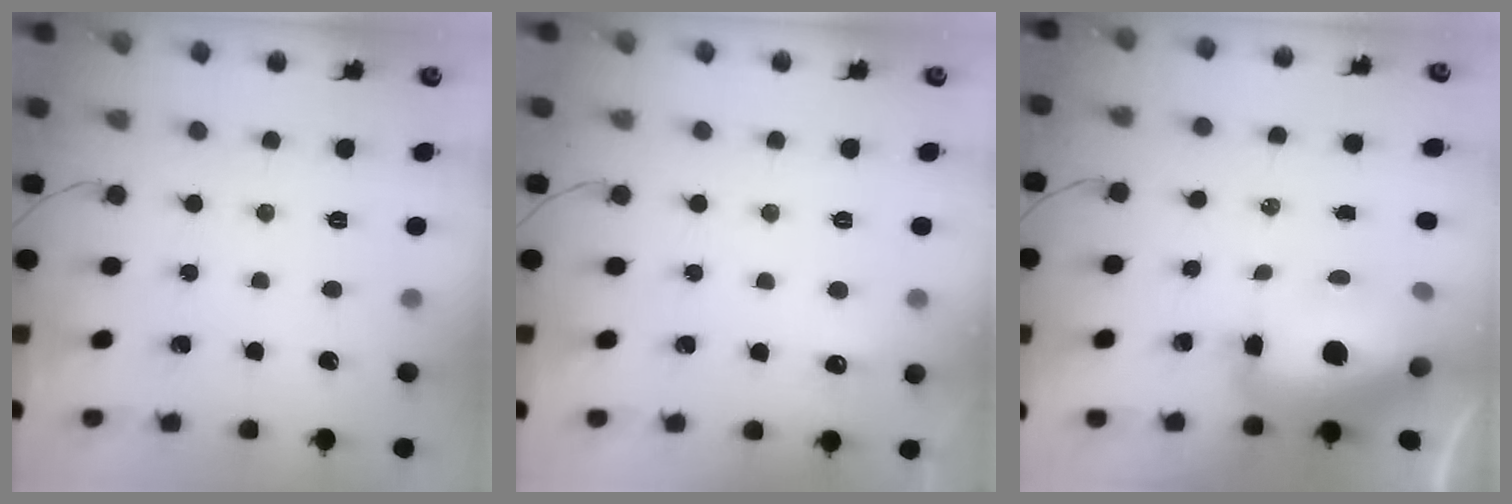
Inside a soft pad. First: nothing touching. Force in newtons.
{"total": 4.6, "press": 4.5, "slide": 1.2}
{"total": 15.8, "press": 15.5, "slide": 3.5}